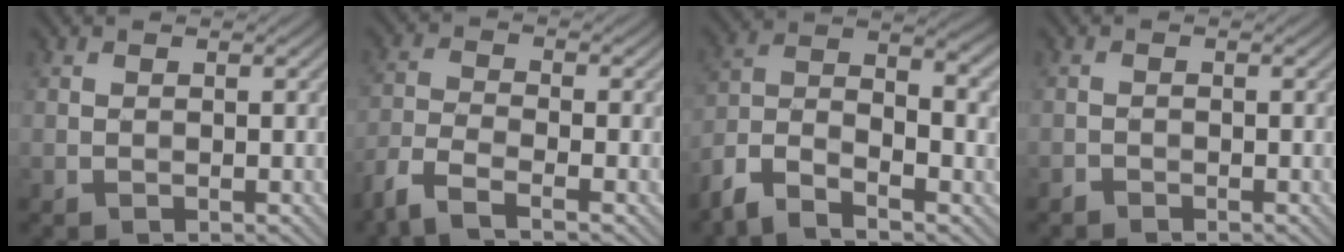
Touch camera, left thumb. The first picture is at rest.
{"total": 5.2, "force": [-4.0, 1.1, 3.2], "torque": [-0.074, -0.009, -0.093]}
{"total": 10.4, "force": [-5.5, 4.3, 7.7], "torque": [-0.147, -0.008, -0.121]}
{"total": 0.8, "force": [-0.7, 0.2, 0.1], "torque": [-0.001, -0.002, -0.015]}